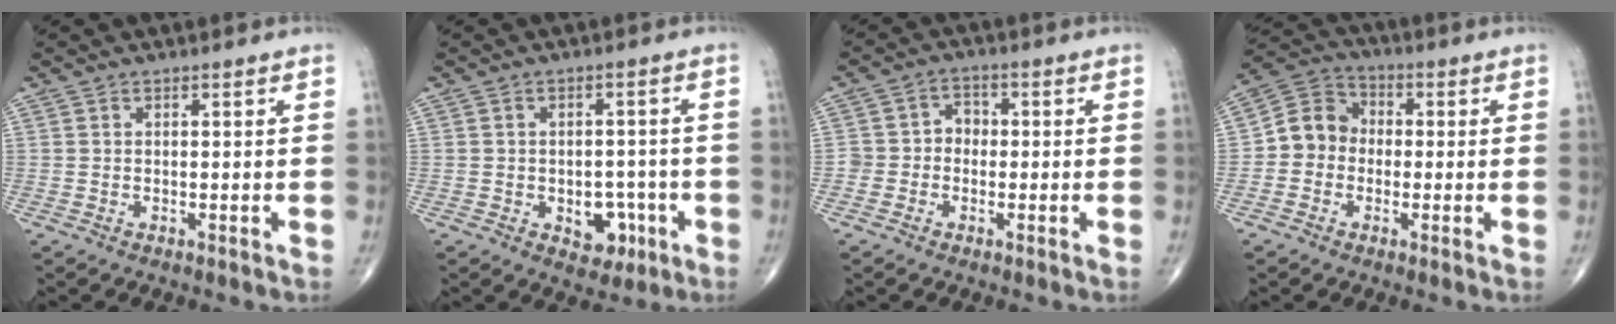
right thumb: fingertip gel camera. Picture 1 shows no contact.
{"total": 6.3, "force": [-2.3, 4.4, 3.9], "torque": [-0.019, 0.017, -0.022]}
{"total": 4.1, "force": [-0.8, 3.7, 1.5], "torque": [0.002, 0.021, -0.024]}
{"total": 7.9, "force": [-1.1, 7.0, 3.5], "torque": [-0.042, 0.033, -0.036]}